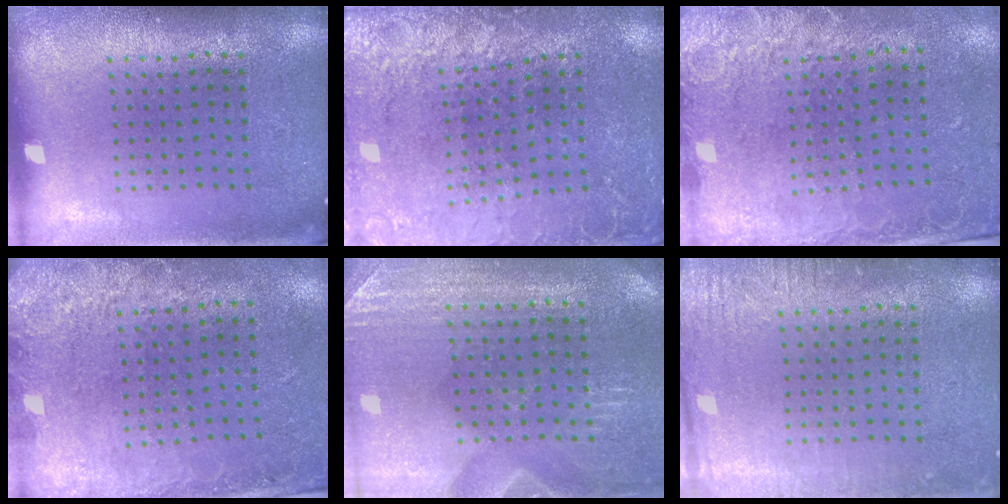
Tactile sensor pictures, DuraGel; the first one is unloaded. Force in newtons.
{"total": 2.7, "press": 2.7, "slide": 0.3}
{"total": 2.5, "press": 1.9, "slide": 1.6}
{"total": 2.8, "press": 1.9, "slide": 2.1}
{"total": 3.0, "press": 3.0, "slide": 0.2}
{"total": 2.5, "press": 2.5, "slide": 0.3}